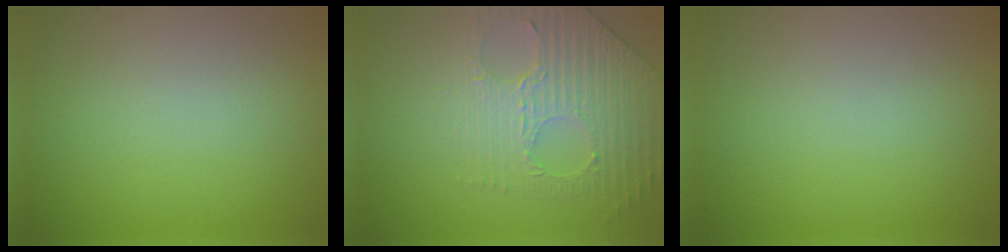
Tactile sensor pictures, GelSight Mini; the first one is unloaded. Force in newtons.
{"total": 3.9, "press": 3.8, "slide": 0.8}
{"total": 0.0}